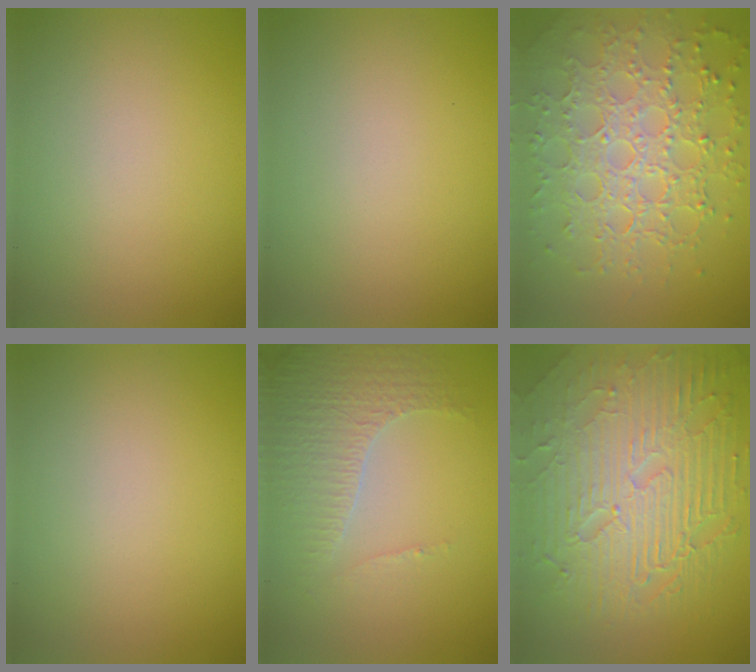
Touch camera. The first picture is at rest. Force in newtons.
{"total": 0.0}
{"total": 7.8, "press": 5.7, "slide": 5.4}
{"total": 0.0}
{"total": 4.3, "press": 3.1, "slide": 3.0}
{"total": 10.1, "press": 6.5, "slide": 7.7}